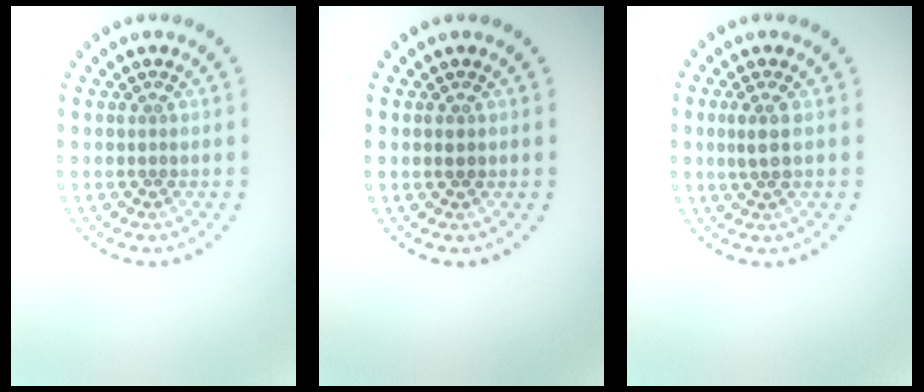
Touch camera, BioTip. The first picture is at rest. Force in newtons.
{"total": 0.8, "press": 0.8, "slide": 0.3}
{"total": 1.6, "press": 1.4, "slide": 0.7}